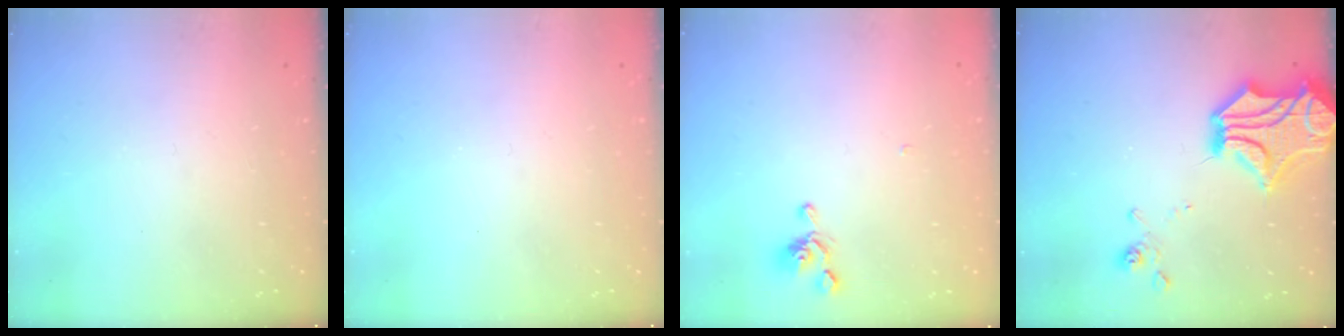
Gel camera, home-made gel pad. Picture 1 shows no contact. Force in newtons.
{"total": 0.0}
{"total": 0.8, "press": 0.6, "slide": 0.5}
{"total": 8.8, "press": 8.3, "slide": 3.0}